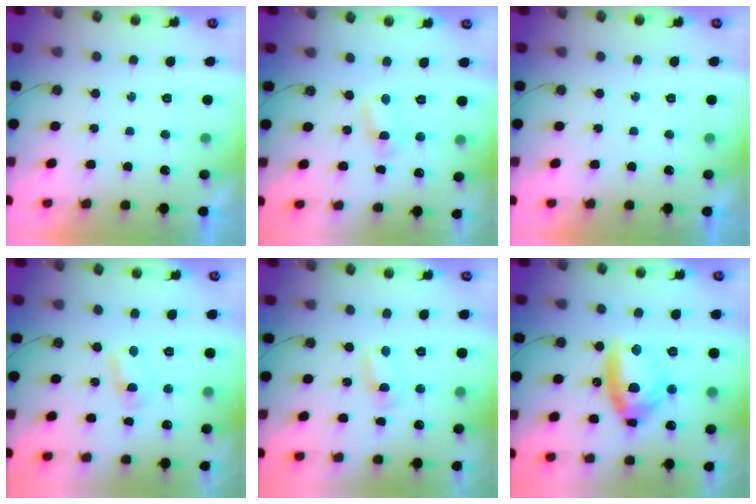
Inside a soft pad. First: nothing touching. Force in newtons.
{"total": 1.5, "press": 1.5, "slide": 0.2}
{"total": 0.0}
{"total": 1.8, "press": 1.8, "slide": 0.2}
{"total": 1.4, "press": 1.4, "slide": 0.2}
{"total": 13.7, "press": 13.6, "slide": 1.9}